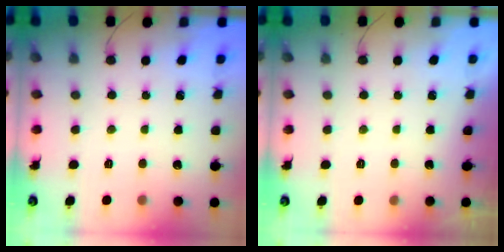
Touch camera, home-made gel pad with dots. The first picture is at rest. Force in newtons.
{"total": 0.0}